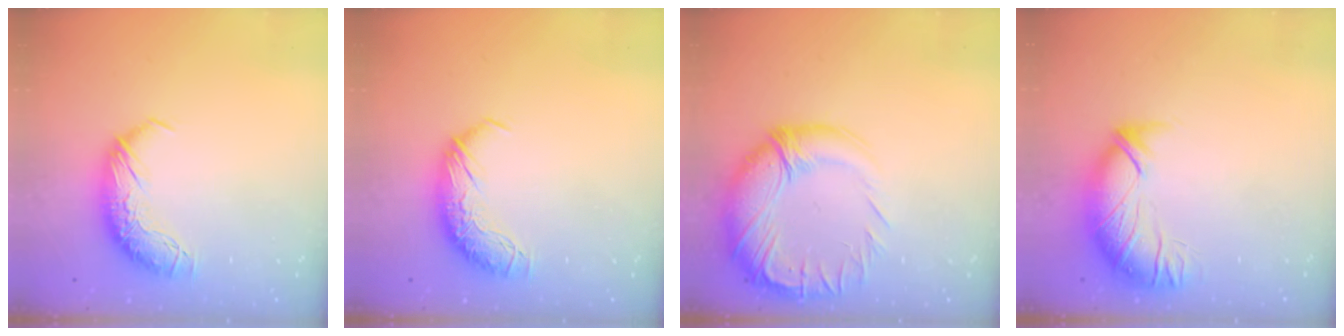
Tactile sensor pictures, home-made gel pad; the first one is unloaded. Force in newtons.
{"total": 0.0}
{"total": 4.8, "press": 3.8, "slide": 2.8}
{"total": 3.0, "press": 1.5, "slide": 2.6}